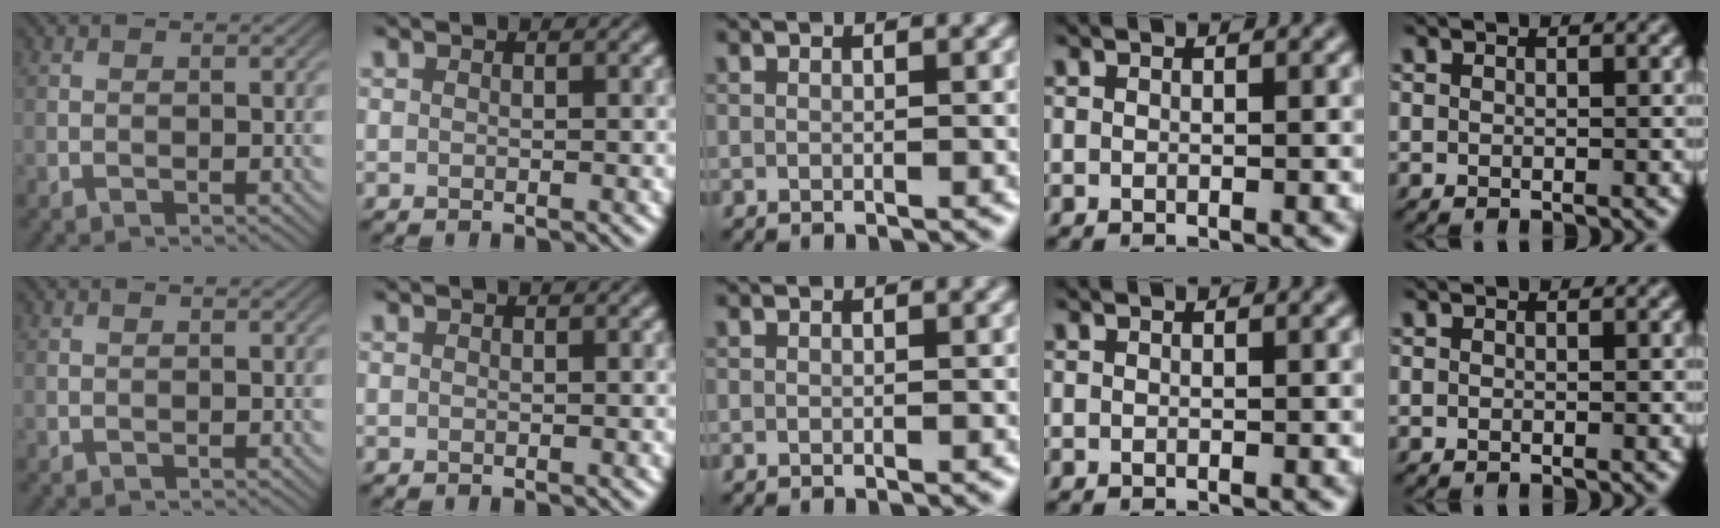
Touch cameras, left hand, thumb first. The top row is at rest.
{}